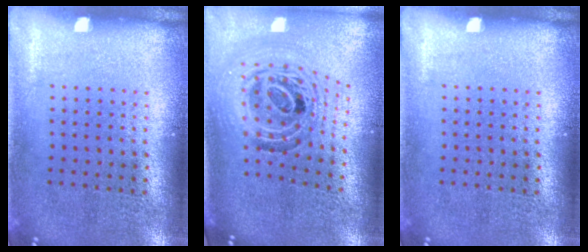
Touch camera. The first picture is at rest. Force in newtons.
{"total": 1.6, "press": 1.3, "slide": 0.9}
{"total": 0.0}